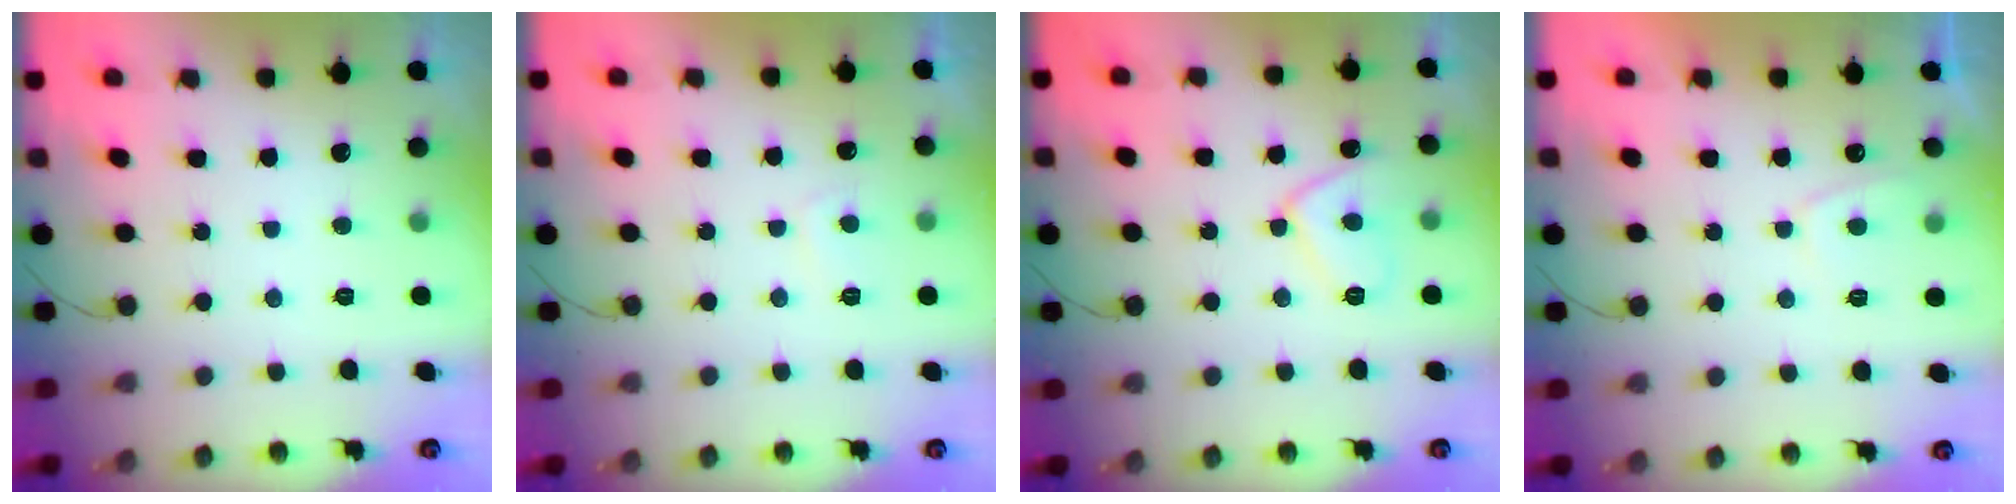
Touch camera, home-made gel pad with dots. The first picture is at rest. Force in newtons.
{"total": 2.1, "press": 2.0, "slide": 0.6}
{"total": 8.7, "press": 8.7, "slide": 0.8}
{"total": 1.9, "press": 1.8, "slide": 0.7}